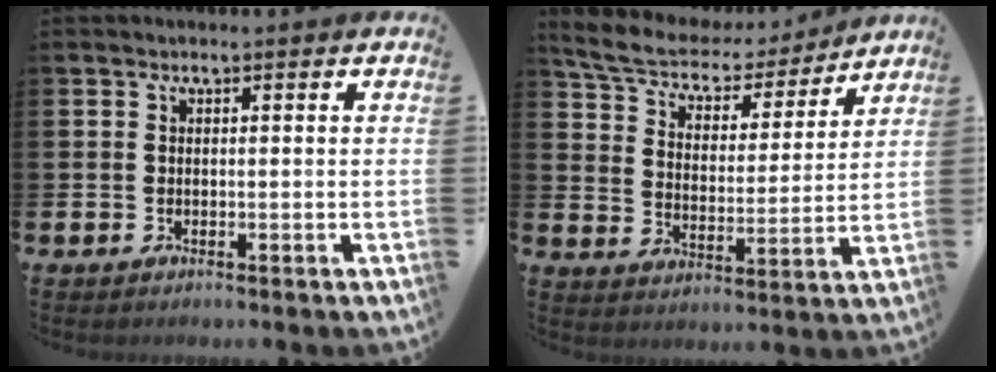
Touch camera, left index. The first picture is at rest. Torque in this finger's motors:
{"motor_torque": [1.09, -1.04, 0.39, 0.09]}